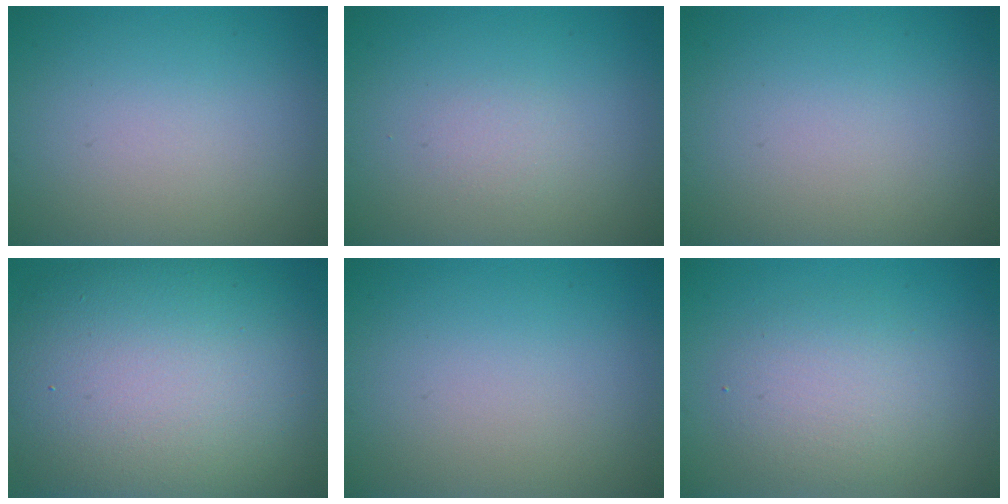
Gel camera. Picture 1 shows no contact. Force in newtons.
{"total": 0.7, "press": 0.7, "slide": 0.1}
{"total": 0.0}
{"total": 15.4, "press": 15.4, "slide": 0.9}
{"total": 0.0}
{"total": 3.2, "press": 3.2, "slide": 0.1}